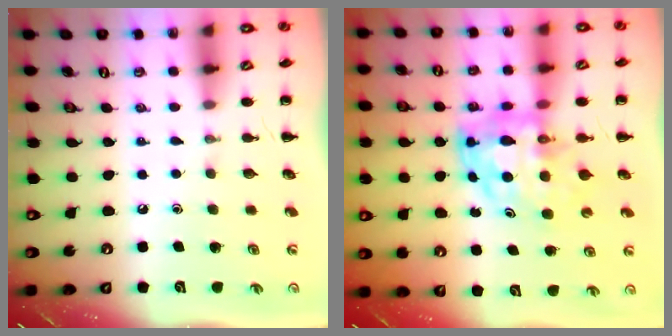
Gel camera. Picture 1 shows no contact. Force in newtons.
{"total": 8.4, "press": 8.1, "slide": 2.3}